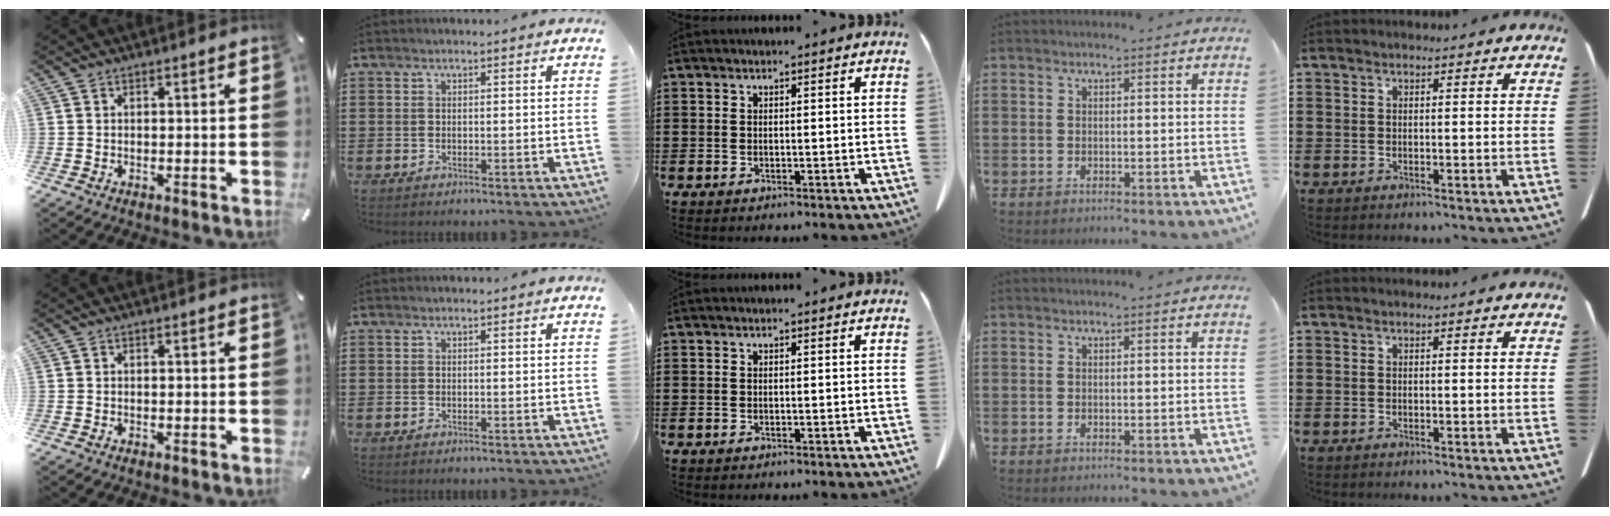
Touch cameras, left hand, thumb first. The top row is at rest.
{}